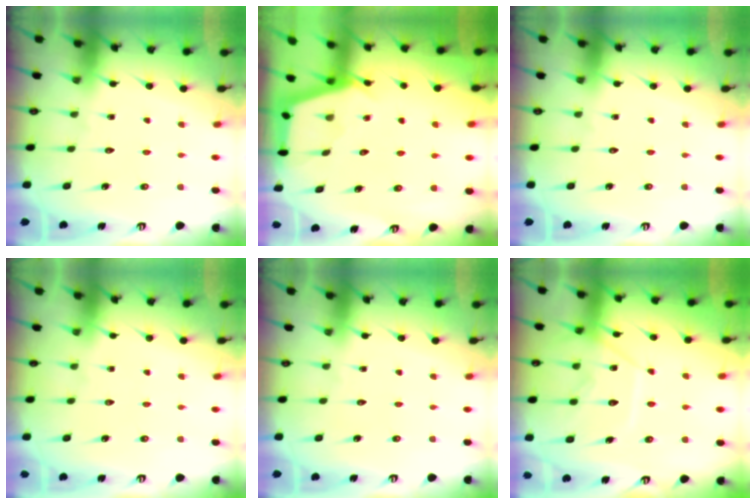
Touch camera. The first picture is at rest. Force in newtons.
{"total": 2.8, "press": 2.8, "slide": 0.3}
{"total": 0.0}
{"total": 0.0}
{"total": 0.0}
{"total": 13.0, "press": 12.9, "slide": 1.2}